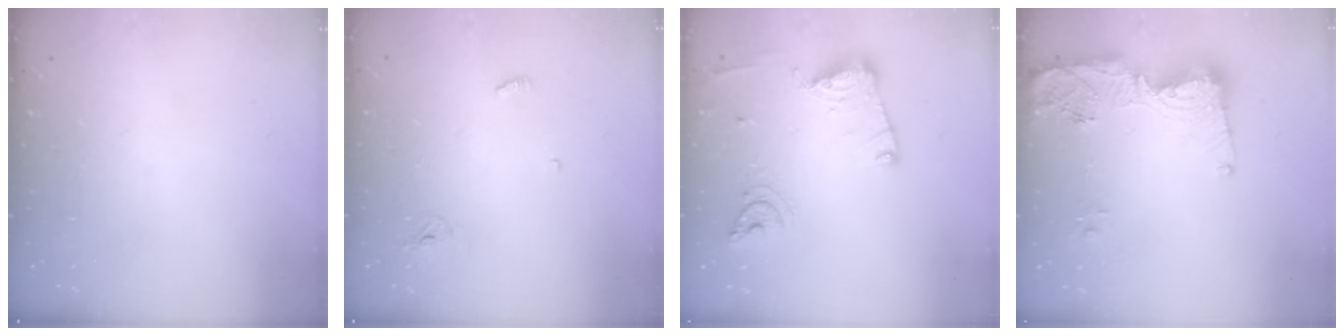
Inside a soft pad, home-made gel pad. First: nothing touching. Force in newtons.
{"total": 3.1, "press": 3.1, "slide": 0.2}
{"total": 14.5, "press": 14.5, "slide": 1.3}
{"total": 14.0, "press": 13.9, "slide": 1.5}